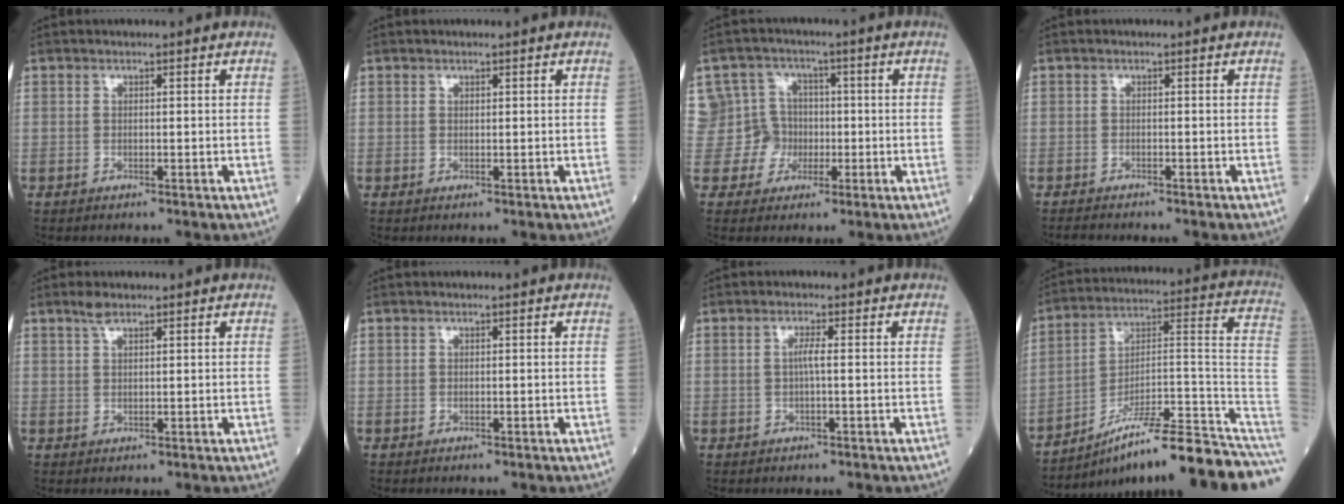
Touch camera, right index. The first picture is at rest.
{"total": 0.0}
{"total": 7.0, "force": [-0.4, 7.0, -0.2], "torque": [0.006, 0.031, 0.001]}
{"total": 2.9, "force": [-2.7, 0.4, 1.1], "torque": [-0.021, -0.007, -0.039]}
{"total": 1.9, "force": [1.4, 0.5, 1.1], "torque": [-0.025, 0.006, 0.029]}
{"total": 0.0}
{"total": 1.6, "force": [0.0, -0.1, 1.6], "torque": [-0.032, 0.002, -0.001]}
{"total": 22.9, "force": [-17.0, 1.9, 15.1], "torque": [-0.137, 0.042, -0.259]}